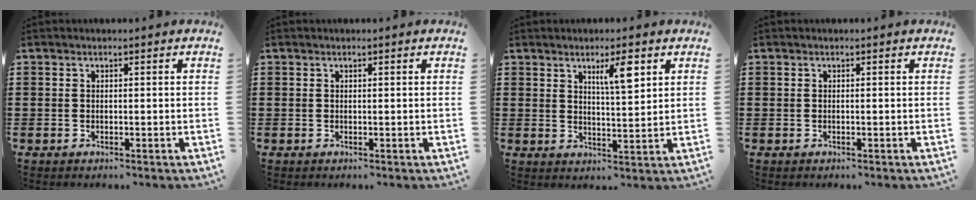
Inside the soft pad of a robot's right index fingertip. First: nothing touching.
{"total": 0.0}
{"total": 5.6, "force": [2.7, 0.9, 4.8], "torque": [-0.086, 0.002, 0.039]}
{"total": 0.0}